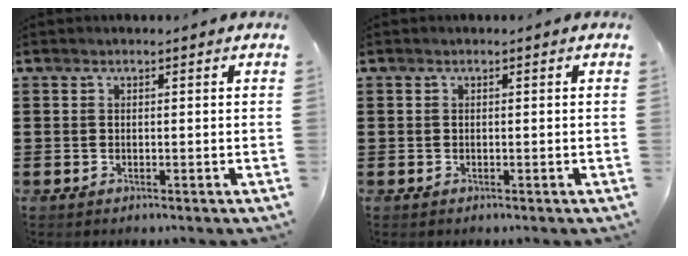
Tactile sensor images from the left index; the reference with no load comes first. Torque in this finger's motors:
{"motor_torque": [0.00, 0.00, 0.00, 0.00]}